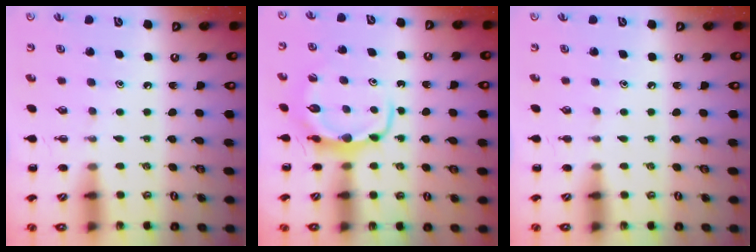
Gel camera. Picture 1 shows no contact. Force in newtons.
{"total": 6.2, "press": 6.0, "slide": 1.2}
{"total": 0.0}